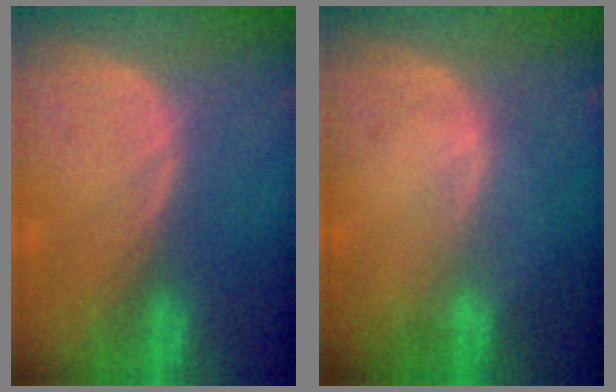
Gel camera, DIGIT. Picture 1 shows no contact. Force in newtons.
{"total": 0.6, "press": 0.5, "slide": 0.2}